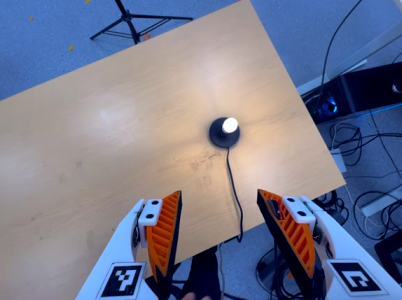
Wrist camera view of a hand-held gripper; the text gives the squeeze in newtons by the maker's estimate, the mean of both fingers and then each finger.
{"total": 0.0}